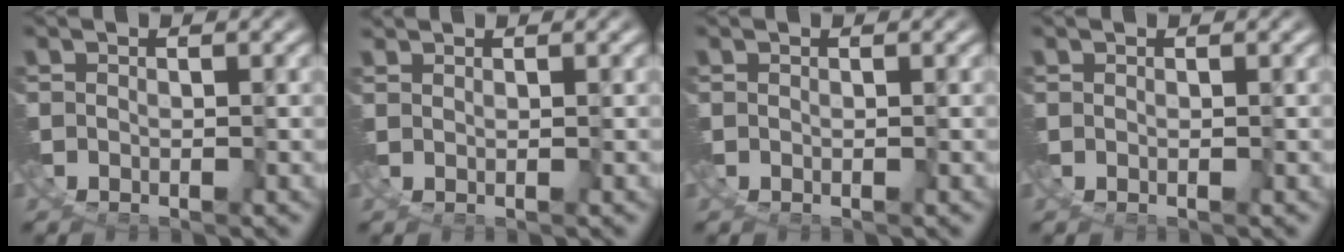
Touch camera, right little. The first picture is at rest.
{"total": 1.1, "force": [0.5, -0.9, -0.4], "torque": [0.010, 0.003, 0.008]}
{"total": 0.0}
{"total": 0.5, "force": [0.1, -0.4, -0.2], "torque": [0.006, 0.002, 0.002]}